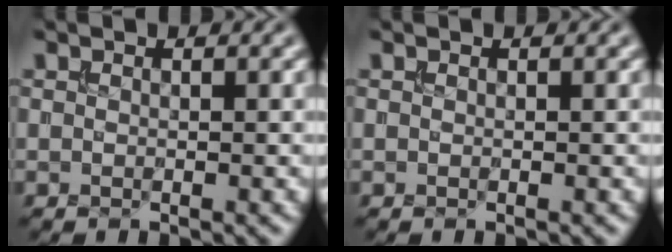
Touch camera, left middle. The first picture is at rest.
{"total": 0.0}